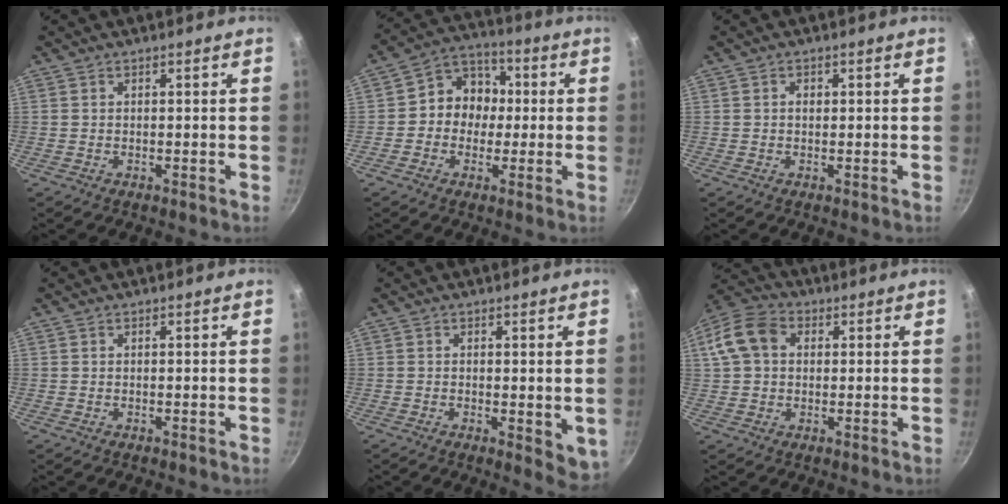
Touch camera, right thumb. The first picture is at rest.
{"total": 9.7, "force": [-0.1, 8.5, 4.6], "torque": [-0.020, 0.027, -0.022]}
{"total": 1.3, "force": [0.2, 1.0, 0.7], "torque": [-0.009, 0.003, 0.001]}
{"total": 0.0}
{"total": 4.8, "force": [-0.2, 2.2, 4.2], "torque": [-0.052, -0.014, -0.001]}
{"total": 10.4, "force": [2.0, 7.8, 6.5], "torque": [-0.111, 0.023, 0.021]}